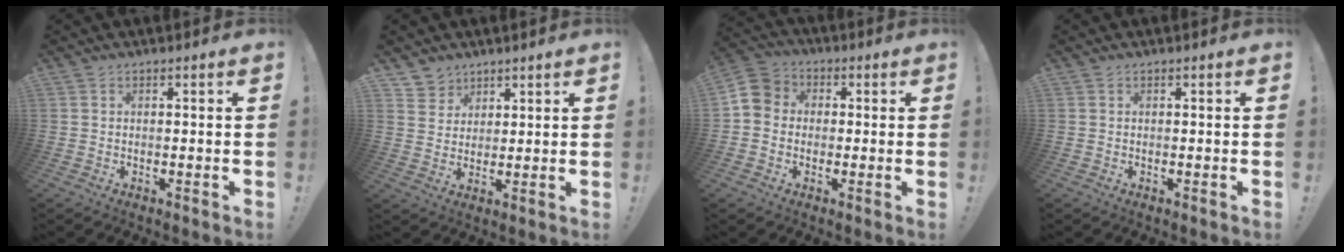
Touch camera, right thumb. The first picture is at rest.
{"total": 5.1, "force": [3.5, 3.8, -0.1], "torque": [-0.006, -0.028, 0.069]}
{"total": 7.3, "force": [-0.4, 6.6, 3.1], "torque": [-0.049, 0.019, -0.003]}
{"total": 0.0}